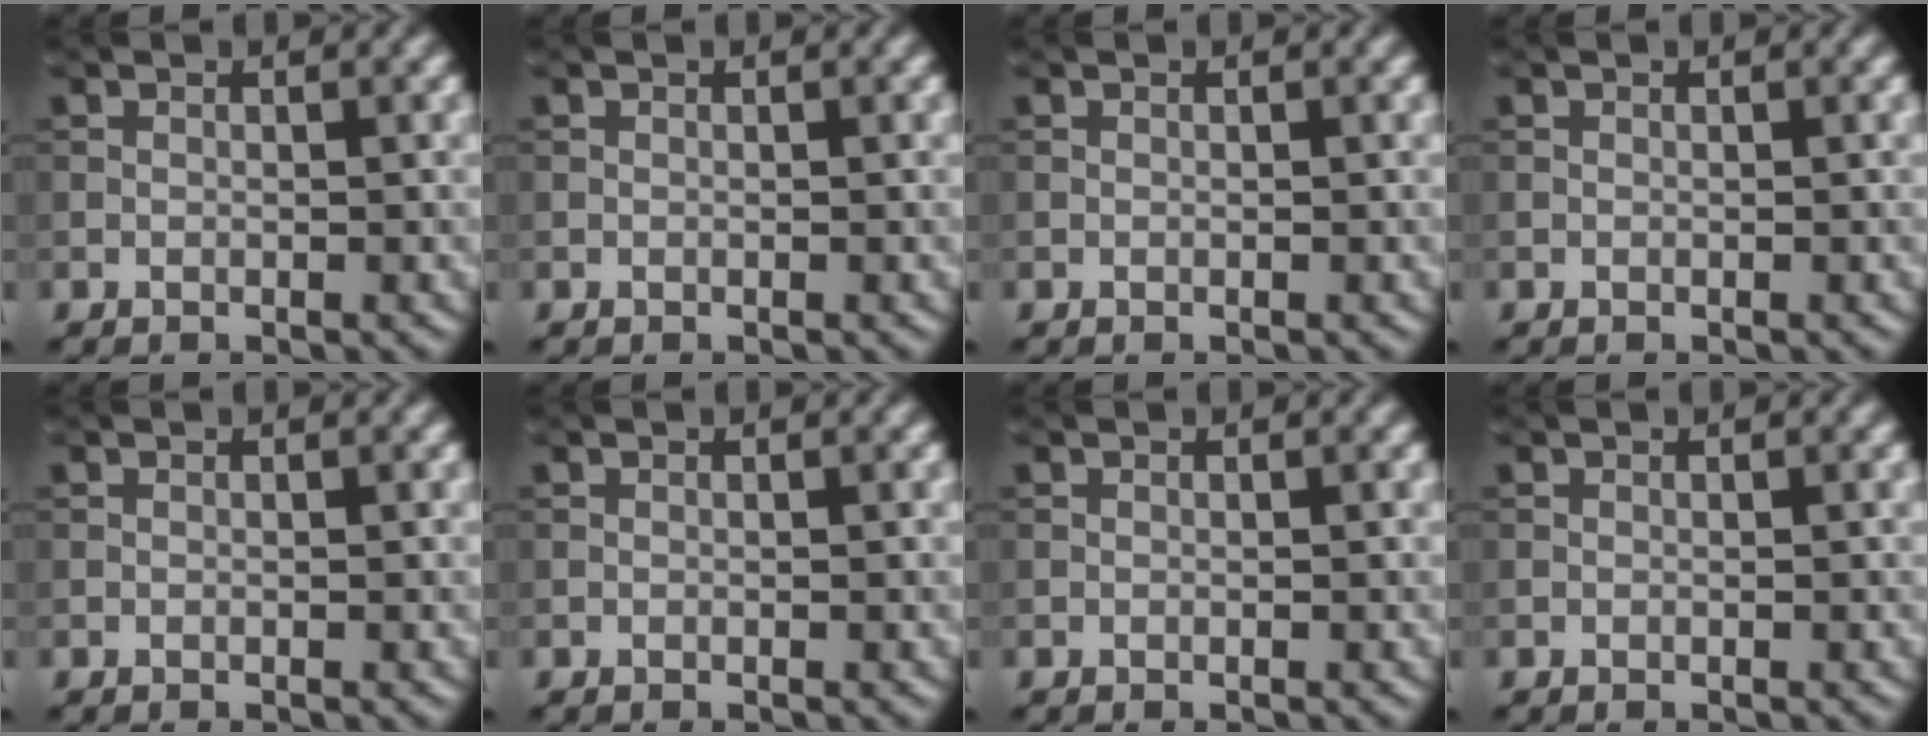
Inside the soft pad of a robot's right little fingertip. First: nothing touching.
{"total": 0.0}
{"total": 0.0}
{"total": 0.0}
{"total": 0.0}
{"total": 0.0}
{"total": 0.0}
{"total": 0.0}